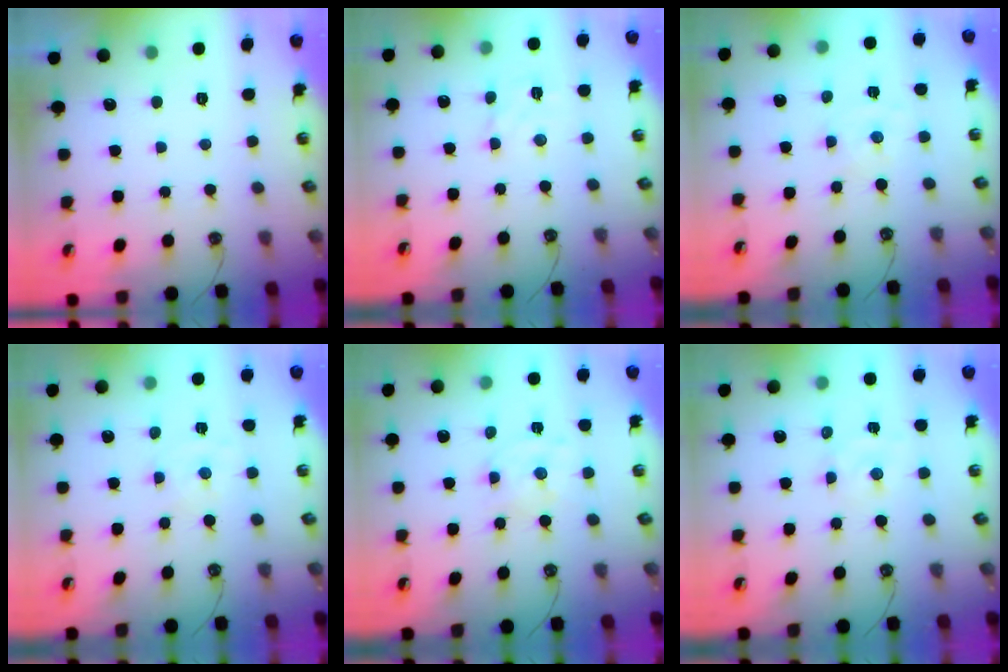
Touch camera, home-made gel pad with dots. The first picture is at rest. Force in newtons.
{"total": 2.9, "press": 2.9, "slide": 0.2}
{"total": 0.0}
{"total": 0.0}
{"total": 2.8, "press": 2.7, "slide": 0.7}
{"total": 1.9, "press": 1.9, "slide": 0.3}